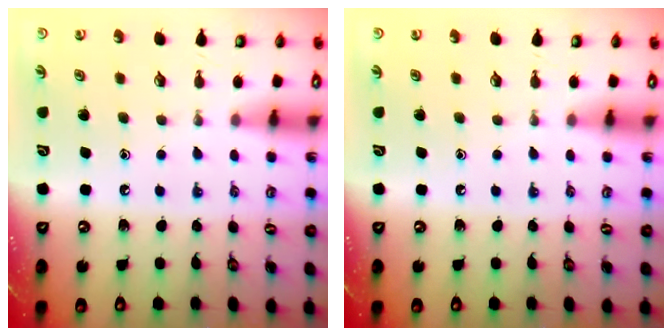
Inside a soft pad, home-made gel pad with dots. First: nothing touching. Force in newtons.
{"total": 0.0}